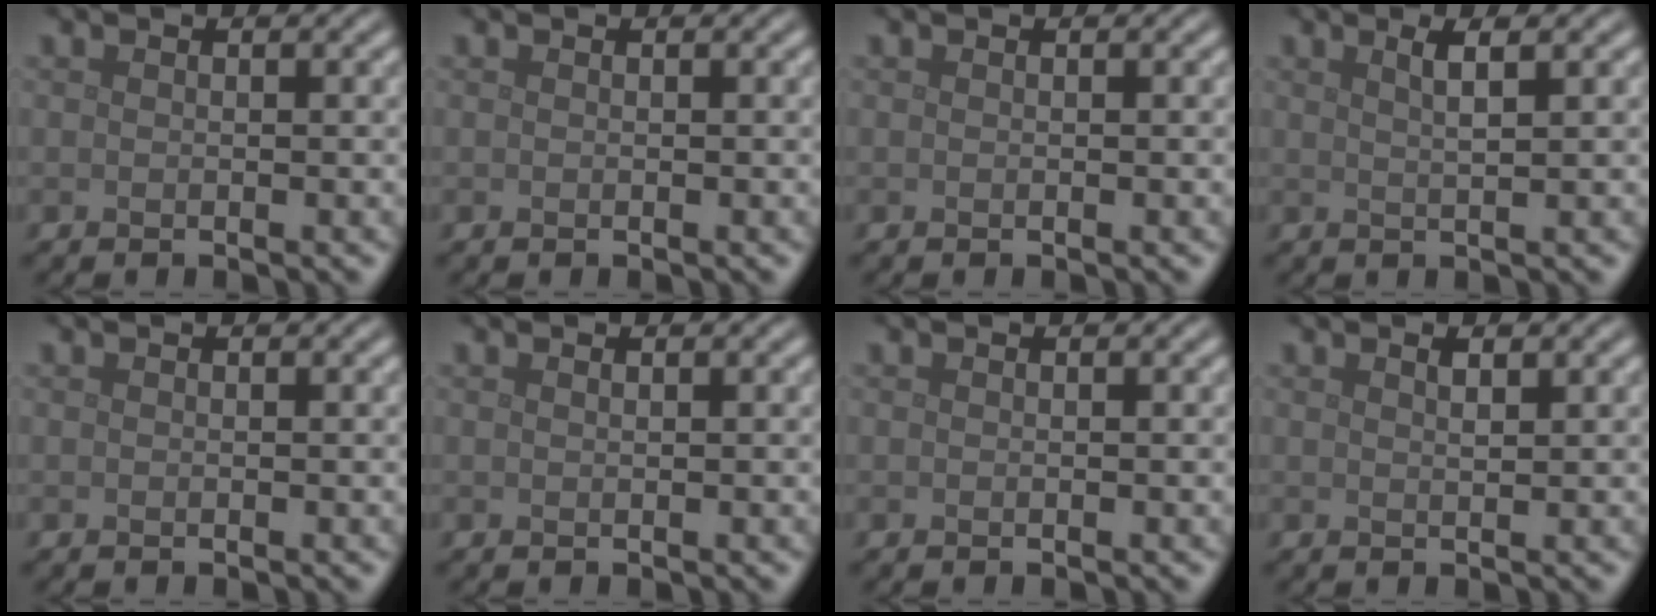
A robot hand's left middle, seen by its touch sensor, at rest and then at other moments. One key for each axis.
{"total": 0.0}
{"total": 0.0}
{"total": 2.1, "fx": 1.0, "fy": 0.6, "fz": 1.7, "tx": -0.021, "ty": 0.005, "tz": 0.011}
{"total": 0.0}
{"total": 0.0}
{"total": 0.0}
{"total": 1.0, "fx": 0.7, "fy": 0.2, "fz": 0.7, "tx": -0.011, "ty": 0.000, "tz": 0.010}